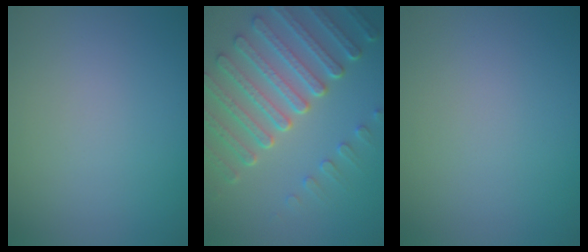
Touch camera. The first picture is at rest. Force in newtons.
{"total": 7.1, "press": 5.4, "slide": 4.7}
{"total": 0.0}